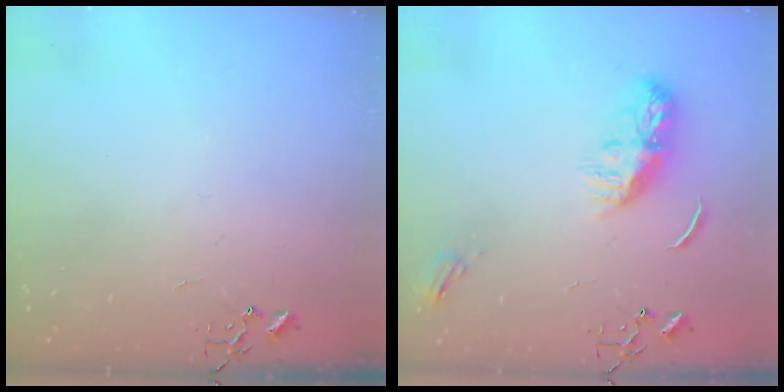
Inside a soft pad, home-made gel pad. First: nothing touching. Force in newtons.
{"total": 9.6, "press": 9.6, "slide": 0.0}